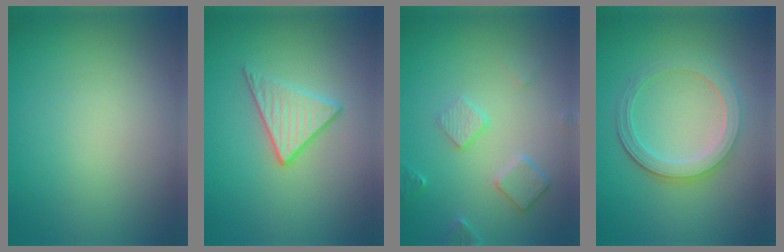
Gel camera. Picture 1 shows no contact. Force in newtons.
{"total": 2.8, "press": 2.6, "slide": 1.0}
{"total": 2.7, "press": 2.0, "slide": 1.7}
{"total": 3.9, "press": 3.4, "slide": 1.9}